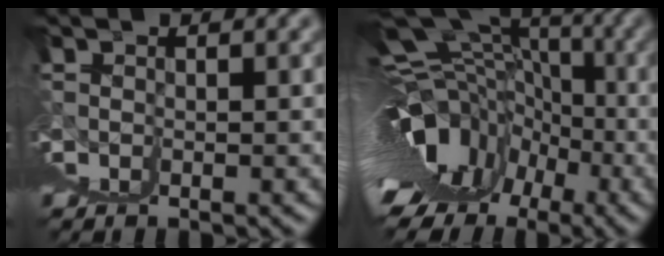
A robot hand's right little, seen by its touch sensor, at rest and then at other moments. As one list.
[{"total": 9.6, "force": [0.0, 3.2, 9.1], "torque": [-0.119, 0.005, 0.022]}]